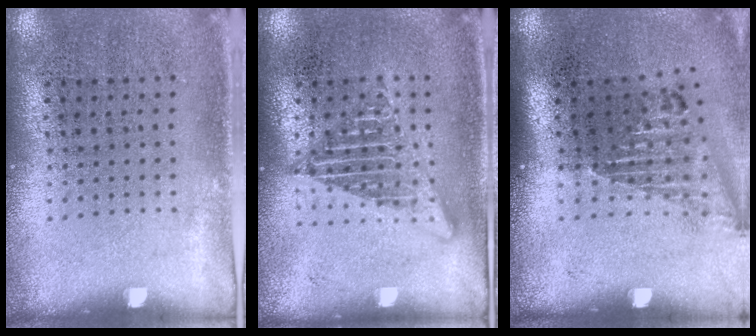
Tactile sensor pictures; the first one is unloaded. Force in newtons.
{"total": 2.7, "press": 2.7, "slide": 0.3}
{"total": 1.6, "press": 1.2, "slide": 1.0}